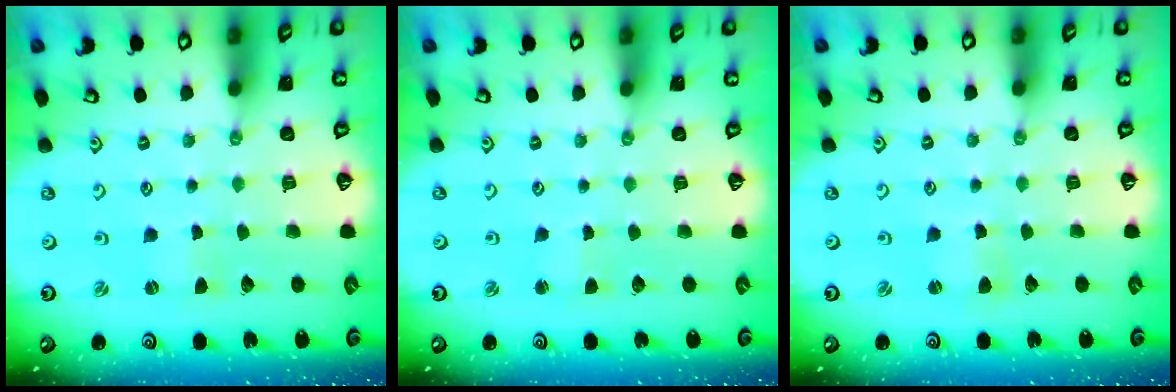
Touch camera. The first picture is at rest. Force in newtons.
{"total": 2.0, "press": 2.0, "slide": 0.4}
{"total": 1.3, "press": 1.2, "slide": 0.2}